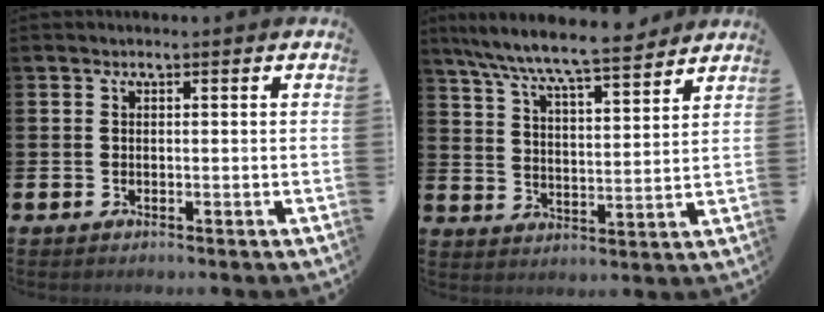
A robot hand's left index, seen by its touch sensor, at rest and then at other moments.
{"total": 8.3, "force": [7.8, 0.4, 2.8], "torque": [-0.084, -0.051, 0.138]}